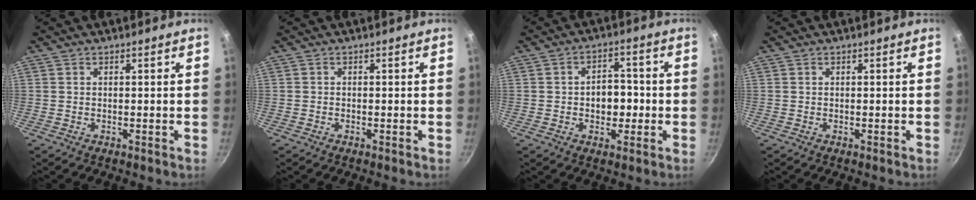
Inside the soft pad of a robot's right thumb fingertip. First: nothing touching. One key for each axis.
{"total": 0.0}
{"total": 6.5, "fx": -0.7, "fy": 4.6, "fz": 4.5, "tx": -0.032, "ty": 0.013, "tz": -0.013}
{"total": 0.0}